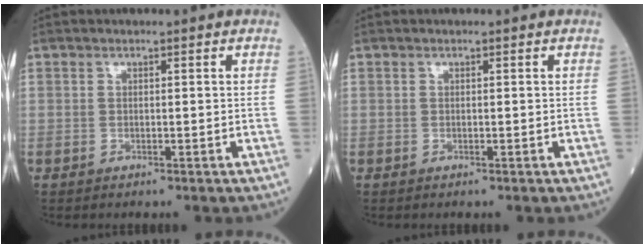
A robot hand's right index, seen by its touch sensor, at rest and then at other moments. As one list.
[{"total": 0.0}]